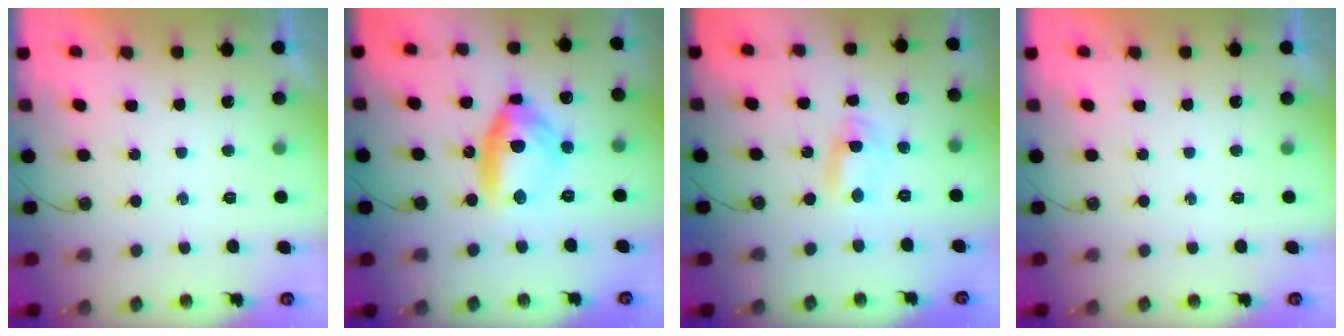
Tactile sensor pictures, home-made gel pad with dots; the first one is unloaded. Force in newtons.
{"total": 12.9, "press": 12.8, "slide": 1.8}
{"total": 2.1, "press": 1.7, "slide": 1.2}
{"total": 0.0}